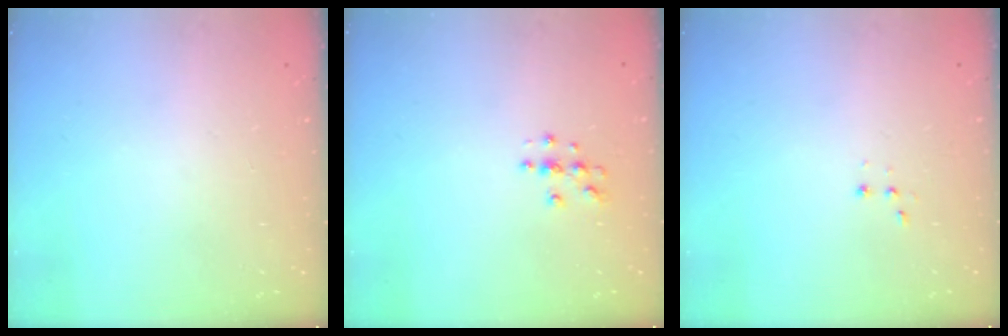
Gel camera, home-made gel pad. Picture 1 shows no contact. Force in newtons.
{"total": 3.8, "press": 3.8, "slide": 0.5}
{"total": 2.8, "press": 2.7, "slide": 0.7}